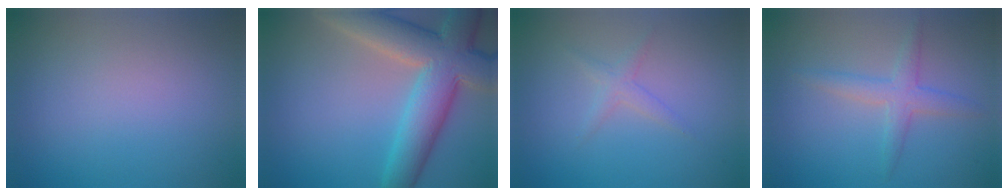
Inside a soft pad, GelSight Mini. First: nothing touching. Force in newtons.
{"total": 9.4, "press": 9.4, "slide": 1.0}
{"total": 1.3, "press": 1.3, "slide": 0.1}
{"total": 2.5, "press": 2.5, "slide": 0.1}